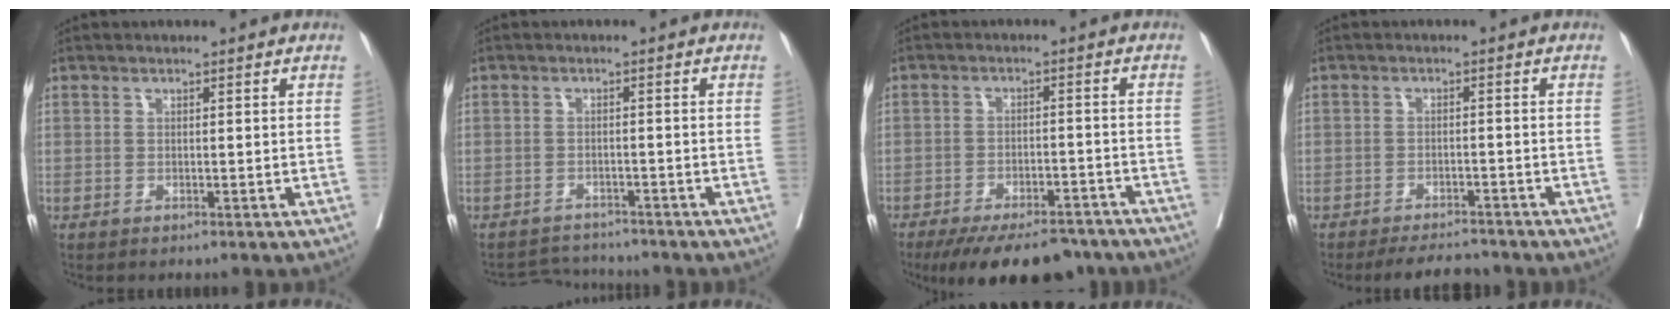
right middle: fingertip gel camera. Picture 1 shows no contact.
{"total": 3.9, "force": [-3.8, 0.2, -0.6], "torque": [0.008, -0.002, -0.062]}
{"total": 14.2, "force": [-11.5, 5.2, 6.4], "torque": [-0.099, -0.005, -0.160]}
{"total": 4.6, "force": [-4.4, 1.1, 0.9], "torque": [-0.007, -0.008, -0.068]}